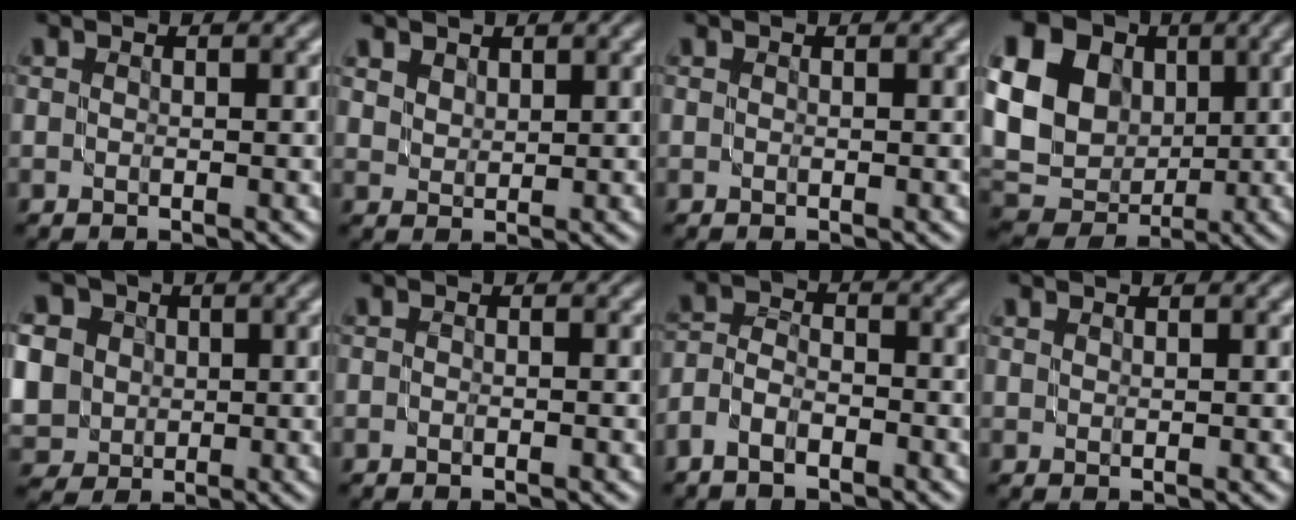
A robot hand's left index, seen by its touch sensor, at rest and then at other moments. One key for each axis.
{"total": 2.3, "fx": 1.9, "fy": 1.2, "fz": 0.6, "tx": -0.020, "ty": 0.001, "tz": 0.039}
{"total": 0.0}
{"total": 17.8, "fx": 3.9, "fy": 15.0, "fz": 8.8, "tx": -0.206, "ty": 0.031, "tz": 0.038}
{"total": 10.9, "fx": 2.1, "fy": 9.5, "fz": 4.9, "tx": -0.130, "ty": 0.016, "tz": 0.017}
{"total": 0.6, "fx": -0.4, "fy": 0.1, "fz": 0.4, "tx": -0.008, "ty": 0.000, "tz": -0.008}
{"total": 3.5, "fx": -2.4, "fy": 1.7, "fz": 1.9, "tx": -0.031, "ty": 0.005, "tz": -0.054}
{"total": 0.5, "fx": 0.5, "fy": -0.1, "fz": -0.1, "tx": 0.004, "ty": 0.000, "tz": 0.011}